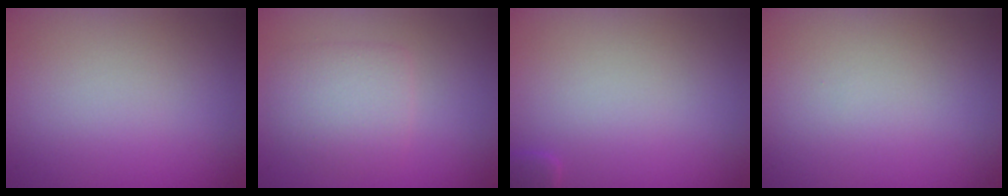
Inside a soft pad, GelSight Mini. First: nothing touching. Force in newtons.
{"total": 3.0, "press": 3.0, "slide": 0.3}
{"total": 0.8, "press": 0.8, "slide": 0.1}
{"total": 0.0}